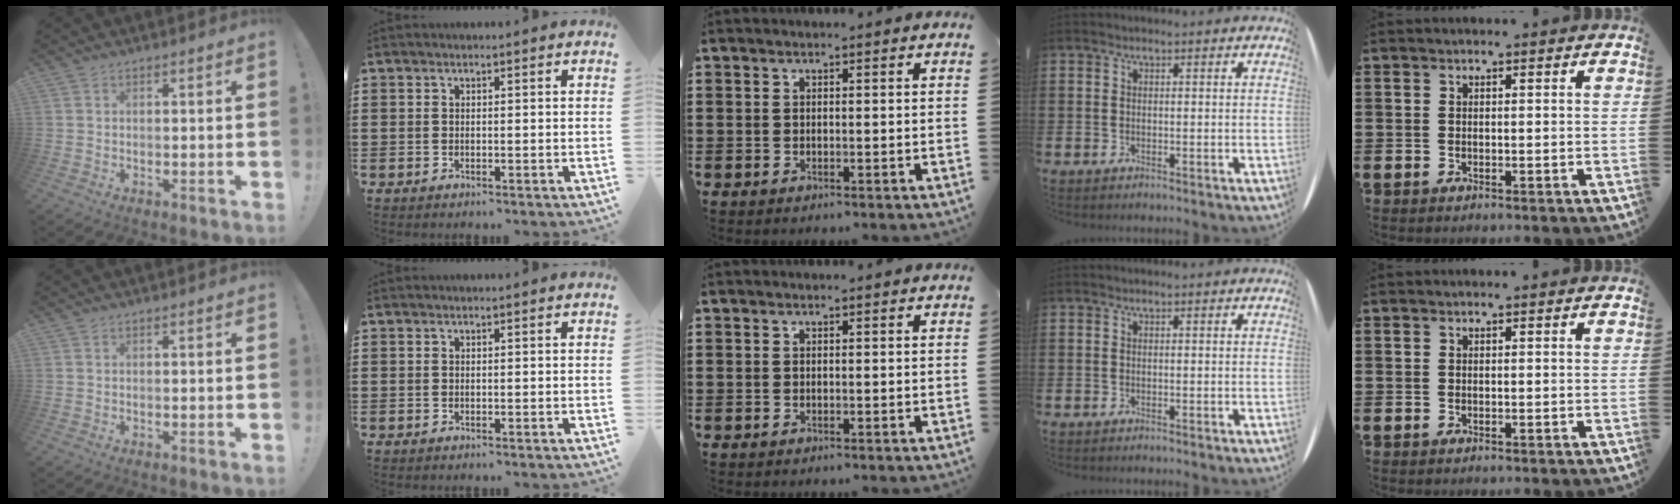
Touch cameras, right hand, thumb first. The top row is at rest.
{}